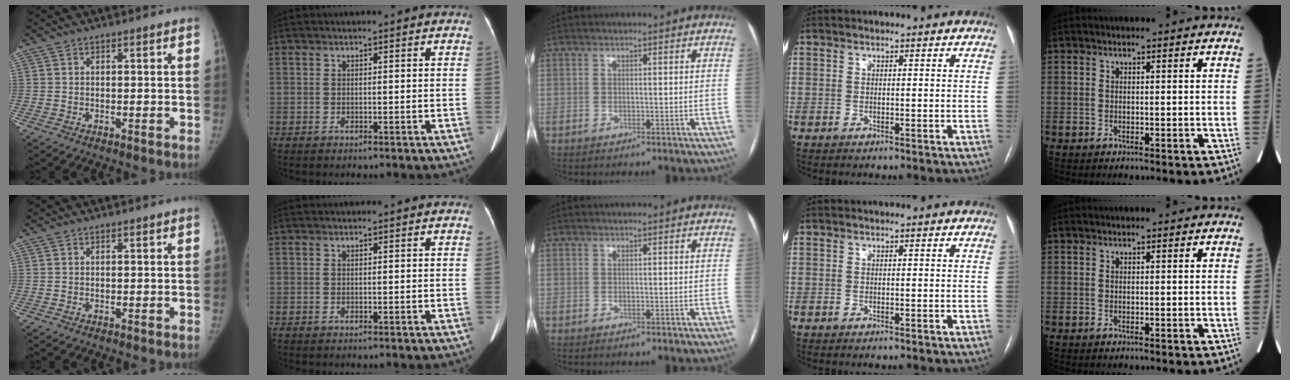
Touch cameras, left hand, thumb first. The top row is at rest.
{}